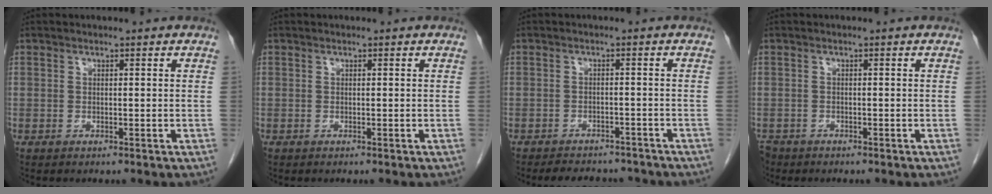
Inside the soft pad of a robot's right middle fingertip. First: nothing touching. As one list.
[{"total": 0.0}, {"total": 8.4, "force": [-7.7, 2.7, 2.2], "torque": [-0.034, 0.002, -0.092]}, {"total": 3.0, "force": [-2.4, 1.7, 0.4], "torque": [-0.009, -0.003, -0.045]}]